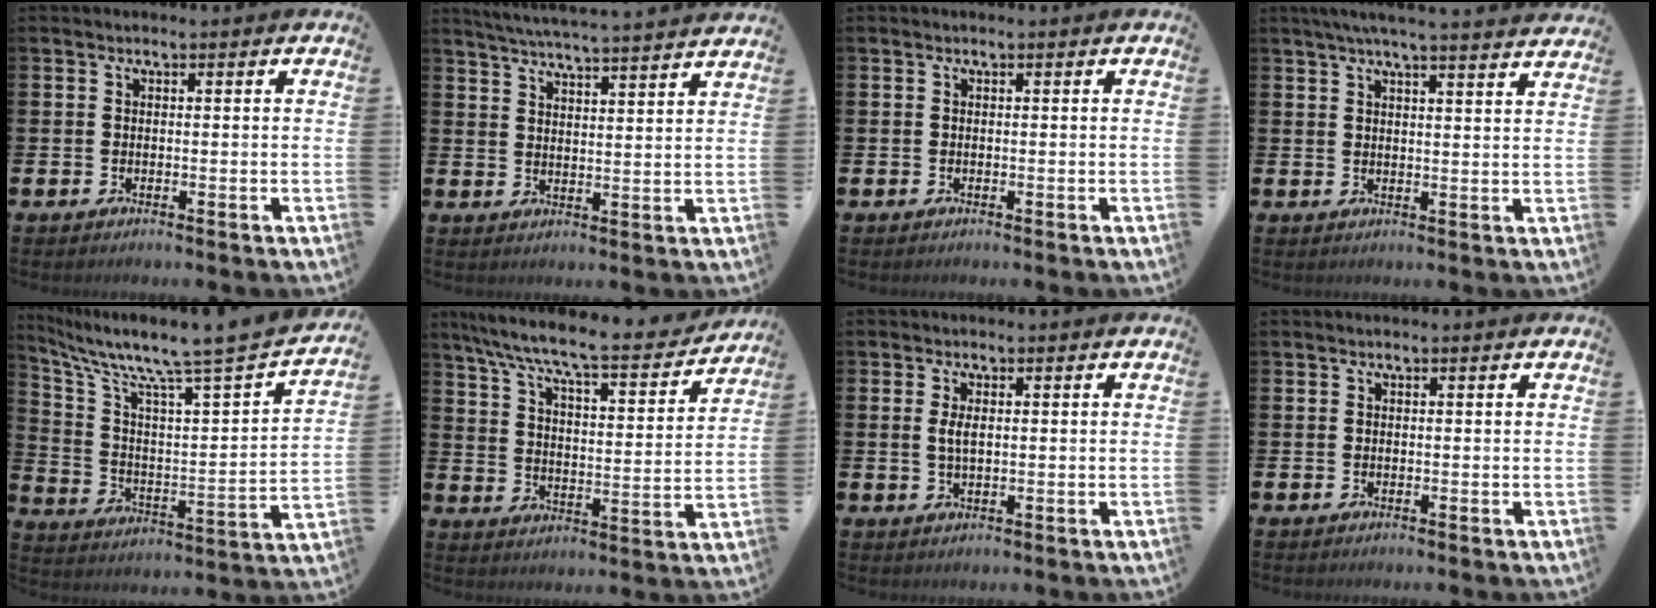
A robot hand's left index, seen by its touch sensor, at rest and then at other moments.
{"total": 5.3, "force": [5.2, -0.7, 0.8], "torque": [-0.033, -0.036, 0.091]}
{"total": 0.0}
{"total": 4.9, "force": [4.6, -0.5, 1.6], "torque": [-0.038, -0.019, 0.081]}
{"total": 8.0, "force": [6.8, 0.8, 4.3], "torque": [-0.109, -0.059, 0.101]}
{"total": 8.7, "force": [7.8, 1.0, 3.7], "torque": [-0.097, -0.058, 0.125]}
{"total": 2.2, "force": [0.6, 0.9, 1.9], "torque": [-0.033, 0.003, 0.006]}
{"total": 0.0}